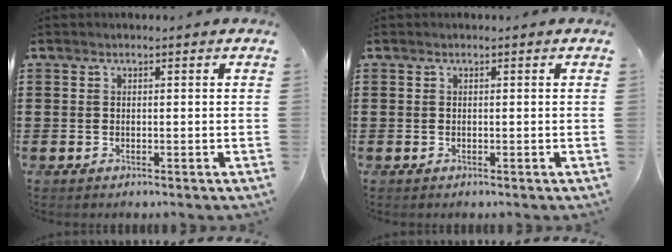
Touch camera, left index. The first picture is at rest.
{"total": 0.0}